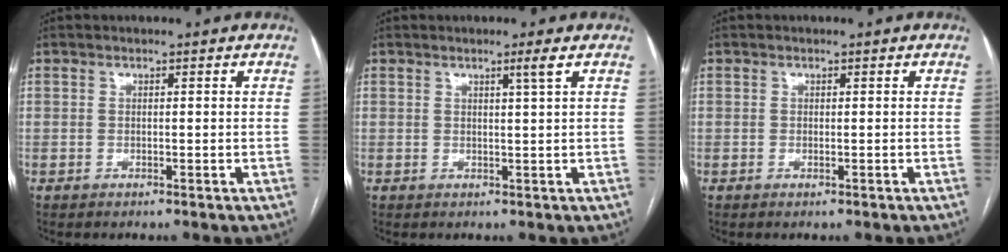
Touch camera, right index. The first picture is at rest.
{"total": 1.6, "force": [0.8, -0.8, 1.1], "torque": [-0.025, -0.008, 0.018]}
{"total": 0.0}